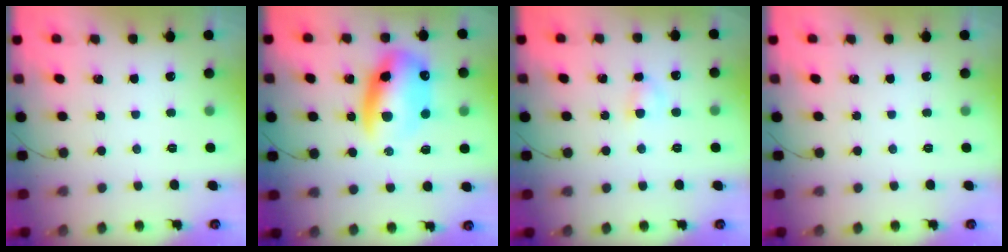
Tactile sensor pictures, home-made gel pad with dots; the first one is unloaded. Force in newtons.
{"total": 14.6, "press": 14.2, "slide": 3.6}
{"total": 3.9, "press": 3.6, "slide": 1.4}
{"total": 0.0}